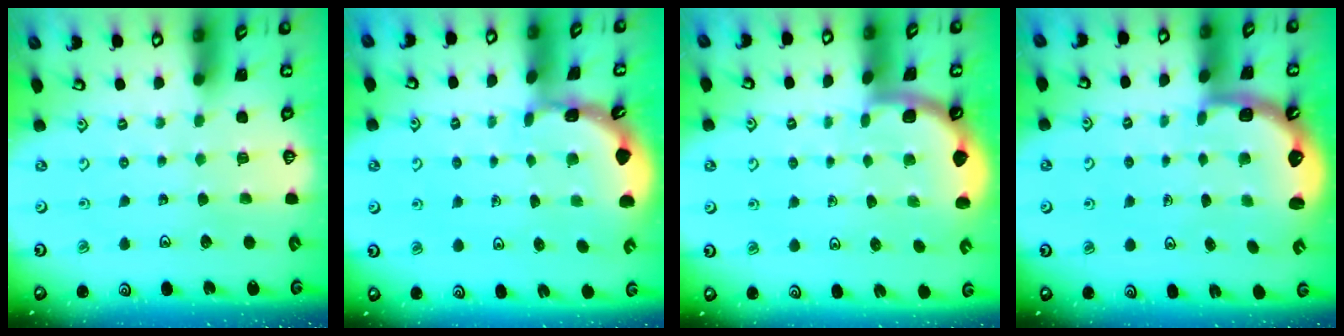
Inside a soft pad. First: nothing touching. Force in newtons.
{"total": 1.6, "press": 1.6, "slide": 0.1}
{"total": 1.7, "press": 1.7, "slide": 0.0}
{"total": 2.8, "press": 2.5, "slide": 1.2}